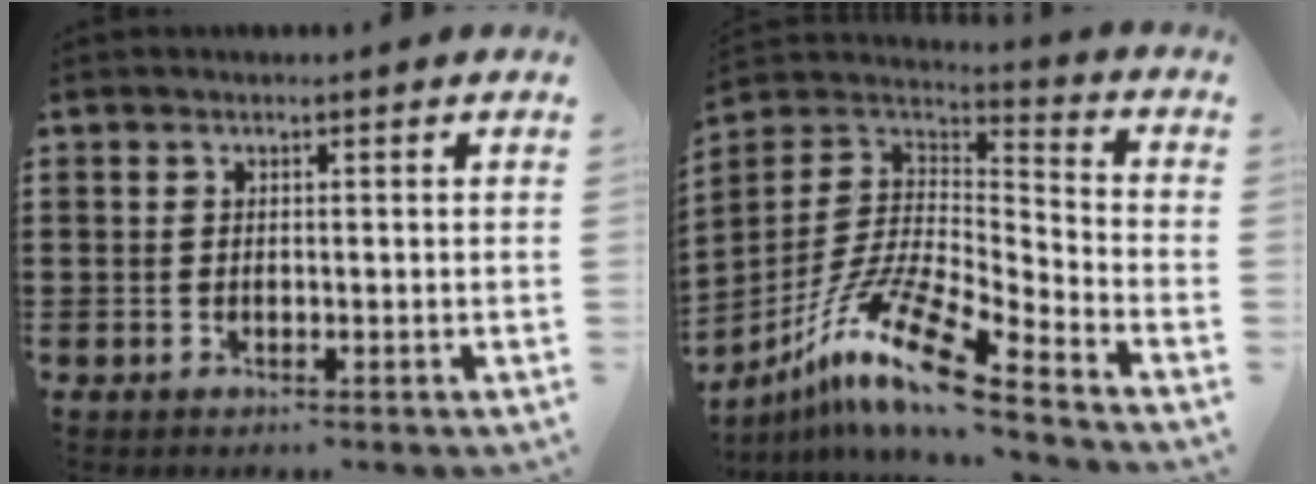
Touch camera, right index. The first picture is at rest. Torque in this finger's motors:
{"motor_torque": [0.11, 0.06, 0.72, 0.15]}